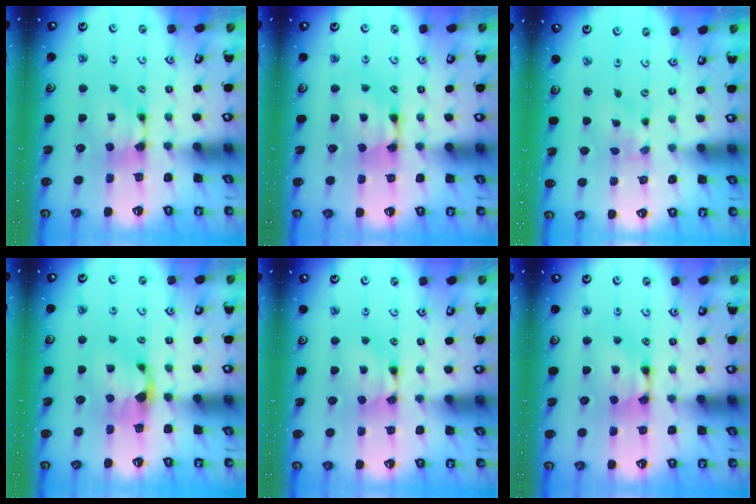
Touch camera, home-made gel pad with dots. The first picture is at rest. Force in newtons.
{"total": 1.7, "press": 1.7, "slide": 0.1}
{"total": 4.3, "press": 4.3, "slide": 0.7}
{"total": 1.1, "press": 0.2, "slide": 1.1}
{"total": 1.7, "press": 1.7, "slide": 0.2}
{"total": 2.0, "press": 2.0, "slide": 0.1}